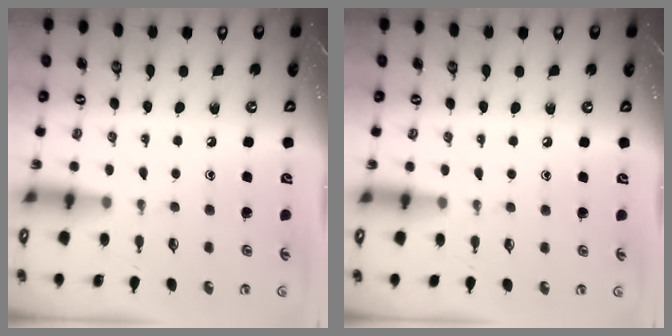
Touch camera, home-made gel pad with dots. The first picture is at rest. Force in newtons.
{"total": 2.9, "press": 2.8, "slide": 0.4}